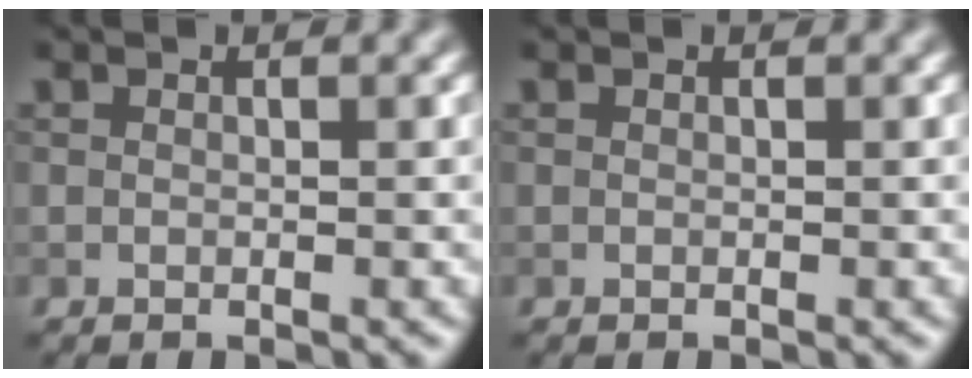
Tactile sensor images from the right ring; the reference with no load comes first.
{"total": 0.0}